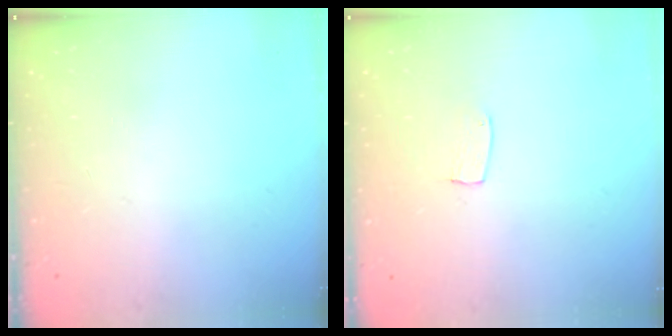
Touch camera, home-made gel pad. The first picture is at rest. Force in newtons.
{"total": 3.7, "press": 3.7, "slide": 0.2}